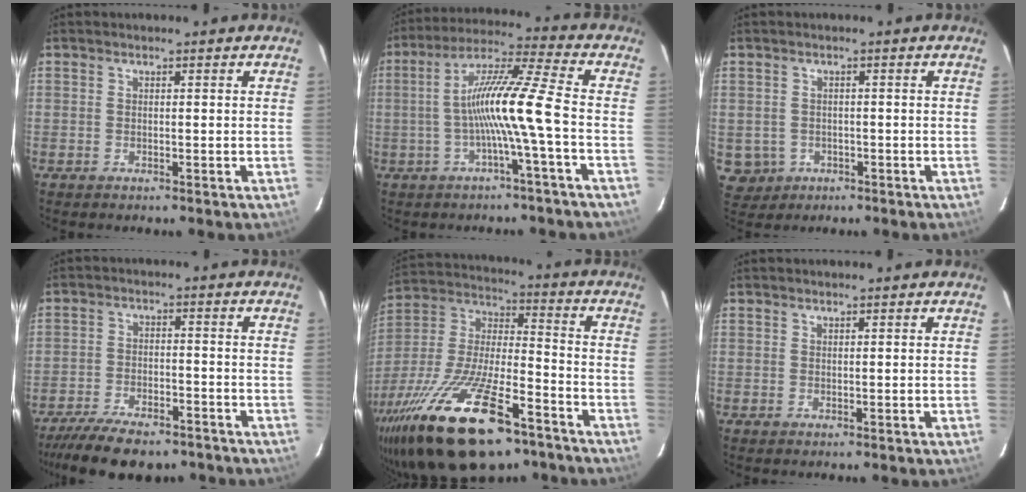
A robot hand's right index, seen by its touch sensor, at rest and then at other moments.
{"total": 11.7, "force": [-2.6, -1.0, 11.4], "torque": [-0.215, 0.013, -0.048]}
{"total": 4.4, "force": [-1.0, 4.2, 0.8], "torque": [-0.024, 0.006, -0.004]}
{"total": 13.9, "force": [-11.2, 4.6, 6.8], "torque": [-0.146, -0.022, -0.175]}
{"total": 27.5, "force": [-17.2, 9.7, 19.1], "torque": [-0.378, -0.035, -0.289]}
{"total": 0.0}